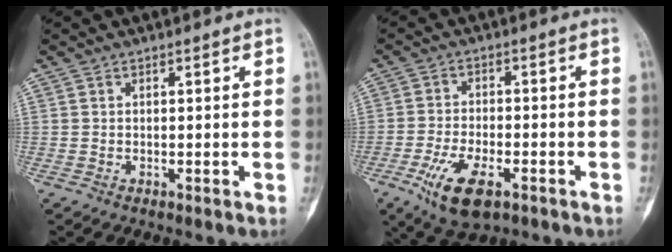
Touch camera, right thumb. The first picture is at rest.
{"total": 9.8, "force": [-4.8, 4.3, 7.5], "torque": [-0.143, 0.008, -0.078]}